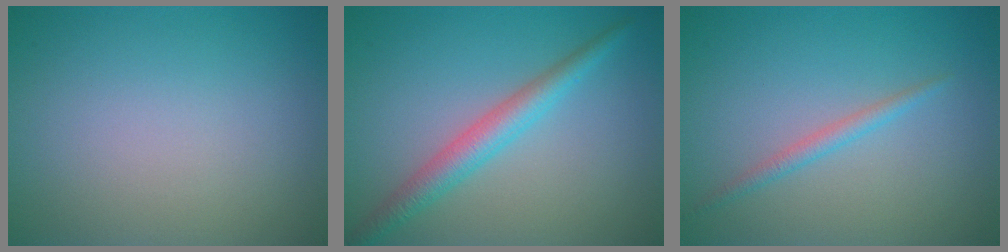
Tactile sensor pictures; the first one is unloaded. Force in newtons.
{"total": 3.3, "press": 3.3, "slide": 0.0}
{"total": 1.3, "press": 1.3, "slide": 0.0}